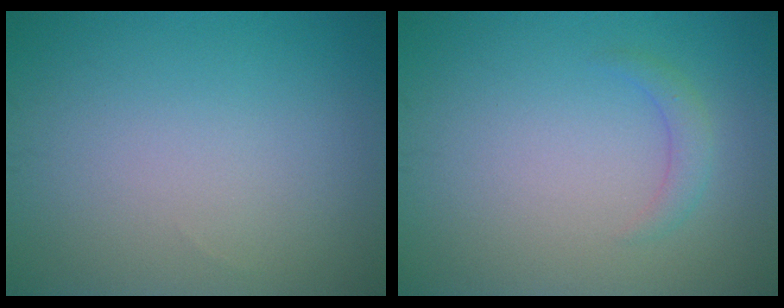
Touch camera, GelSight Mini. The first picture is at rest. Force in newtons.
{"total": 1.4, "press": 1.4, "slide": 0.0}